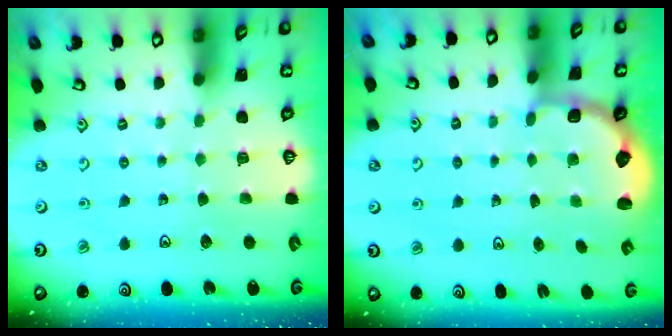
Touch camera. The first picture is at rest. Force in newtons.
{"total": 2.7, "press": 2.3, "slide": 1.5}